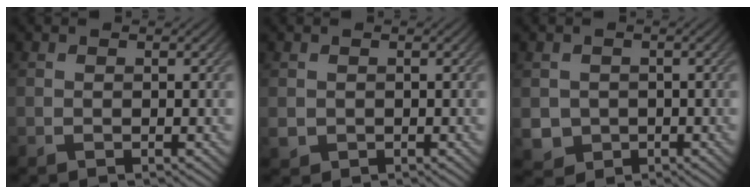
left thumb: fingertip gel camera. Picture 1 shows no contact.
{"total": 1.1, "force": [0.1, 1.1, 0.3], "torque": [-0.010, -0.007, 0.005]}
{"total": 2.9, "force": [-0.3, 2.8, 0.7], "torque": [-0.026, -0.014, -0.006]}